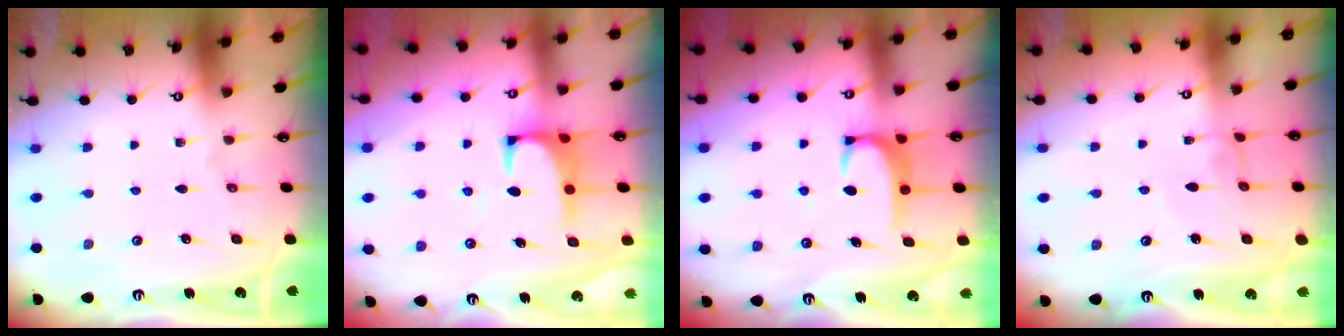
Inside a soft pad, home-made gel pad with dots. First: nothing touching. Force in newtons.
{"total": 1.6, "press": 1.4, "slide": 0.7}
{"total": 2.9, "press": 2.8, "slide": 0.5}
{"total": 2.9, "press": 2.9, "slide": 0.1}